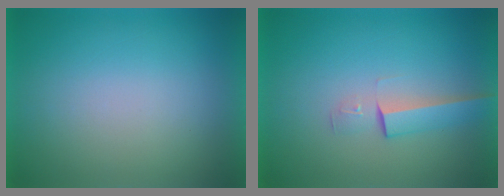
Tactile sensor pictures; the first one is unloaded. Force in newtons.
{"total": 2.6}